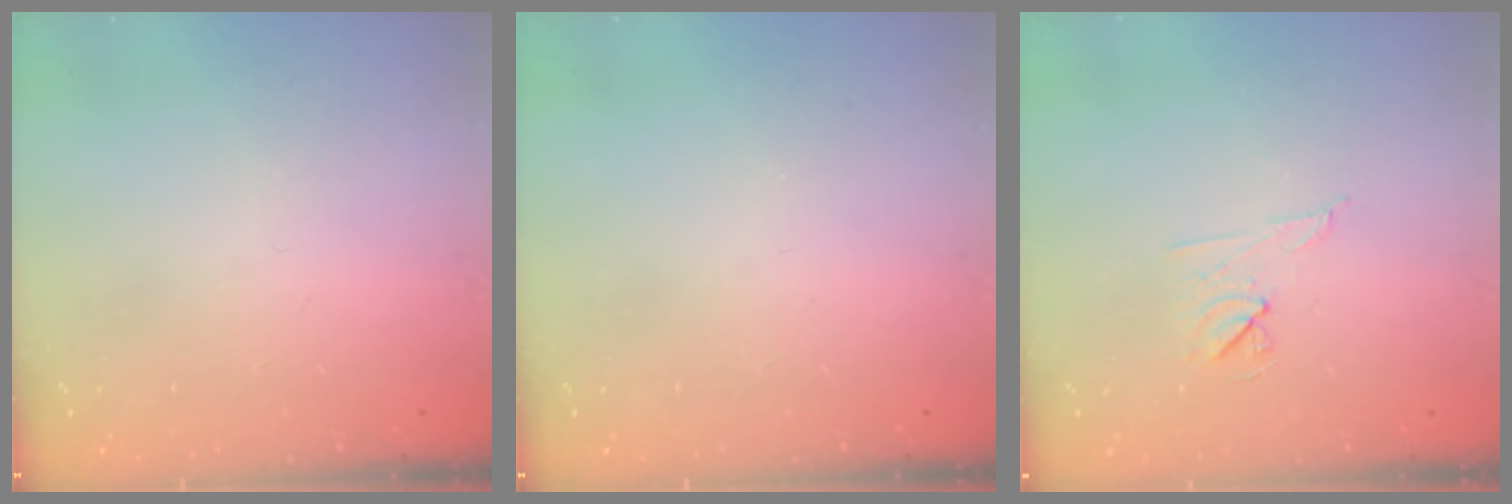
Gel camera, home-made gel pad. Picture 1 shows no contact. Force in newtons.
{"total": 0.0}
{"total": 6.7, "press": 6.5, "slide": 1.7}